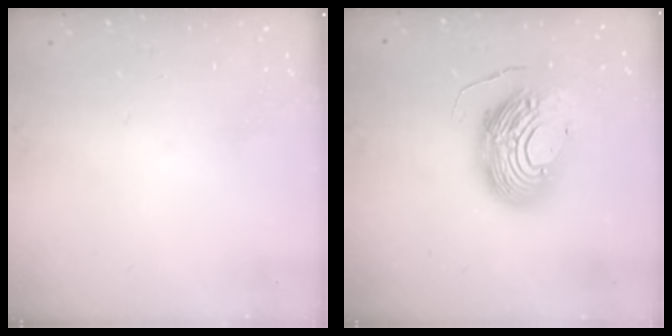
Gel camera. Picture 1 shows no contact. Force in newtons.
{"total": 14.5, "press": 14.4, "slide": 1.5}